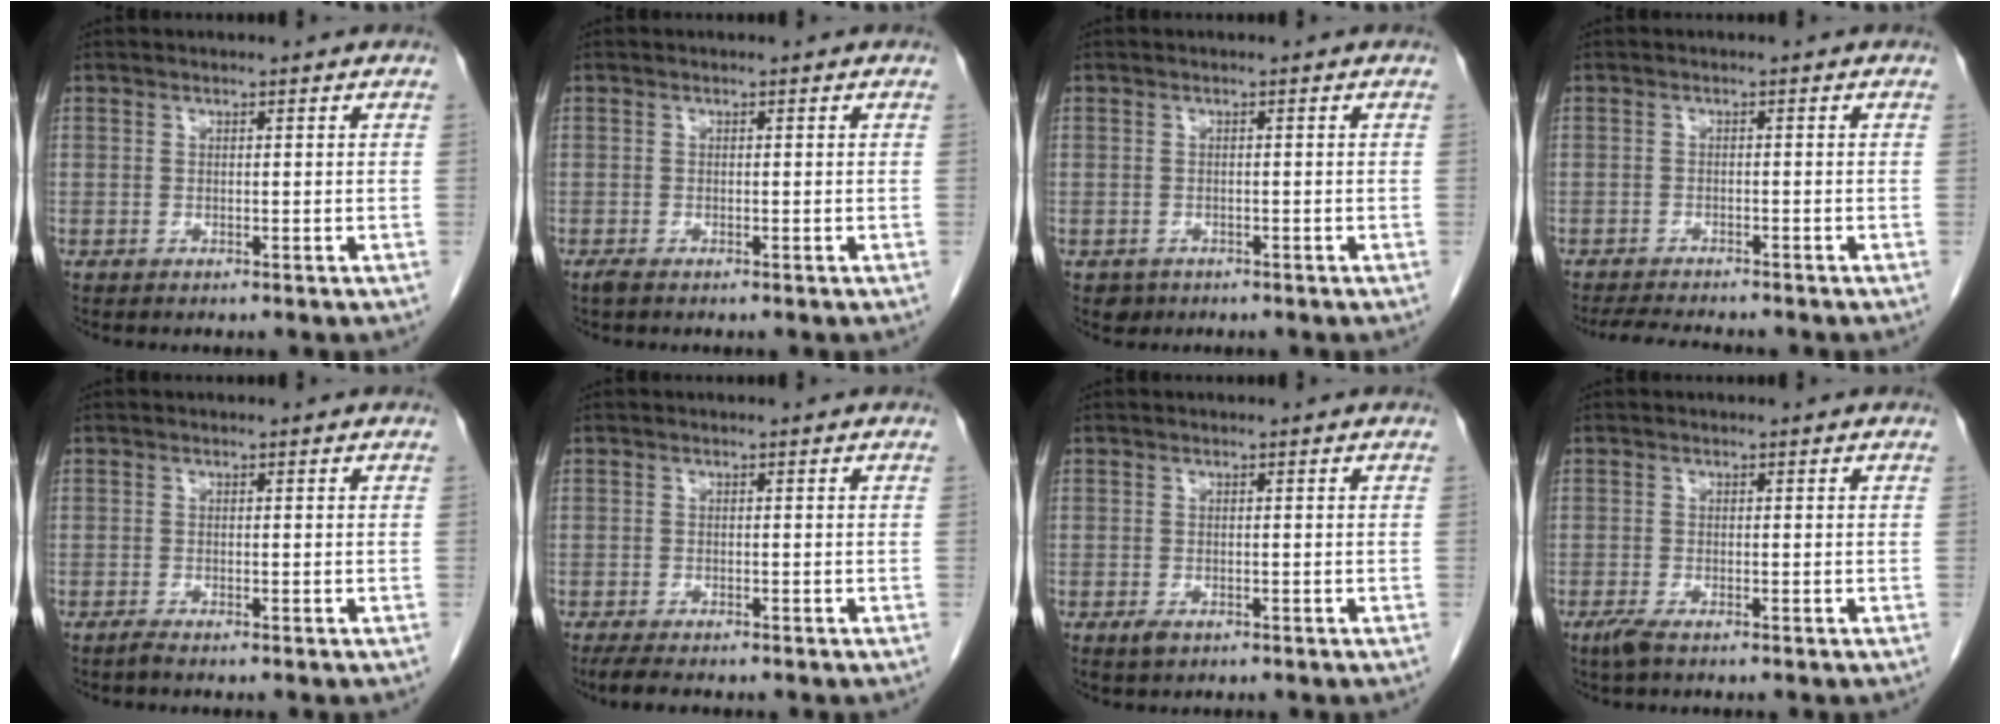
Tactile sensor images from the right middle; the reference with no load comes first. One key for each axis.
{"total": 0.8, "fx": -0.6, "fy": 0.2, "fz": 0.5, "tx": -0.015, "ty": -0.003, "tz": -0.011}
{"total": 1.5, "fx": -0.9, "fy": 1.2, "fz": 0.1, "tx": -0.005, "ty": 0.003, "tz": -0.010}
{"total": 6.0, "fx": -5.5, "fy": 0.7, "fz": 2.2, "tx": -0.035, "ty": -0.014, "tz": -0.086}
{"total": 0.7, "fx": -0.6, "fy": -0.2, "fz": 0.3, "tx": -0.008, "ty": -0.002, "tz": -0.013}
{"total": 3.5, "fx": -2.8, "fy": 0.8, "fz": 2.0, "tx": -0.038, "ty": -0.011, "tz": -0.040}
{"total": 1.4, "fx": -0.7, "fy": 0.7, "fz": 0.9, "tx": -0.018, "ty": -0.001, "tz": -0.008}
{"total": 1.8, "fx": -1.2, "fy": 0.3, "fz": 1.3, "tx": -0.034, "ty": -0.006, "tz": -0.025}